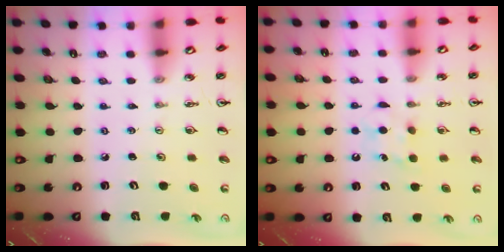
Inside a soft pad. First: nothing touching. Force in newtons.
{"total": 5.8, "press": 5.7, "slide": 1.0}